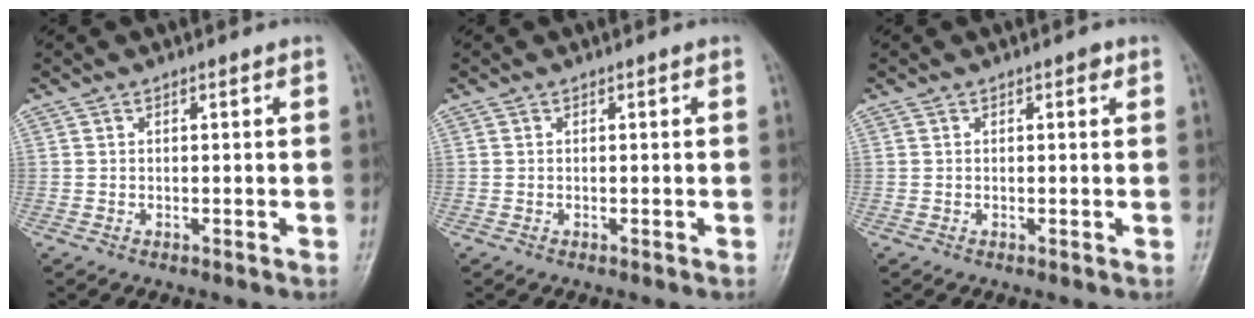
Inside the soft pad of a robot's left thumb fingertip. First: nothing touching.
{"total": 0.0}
{"total": 0.9, "force": [0.4, 0.4, 0.6], "torque": [-0.004, 0.000, 0.003]}